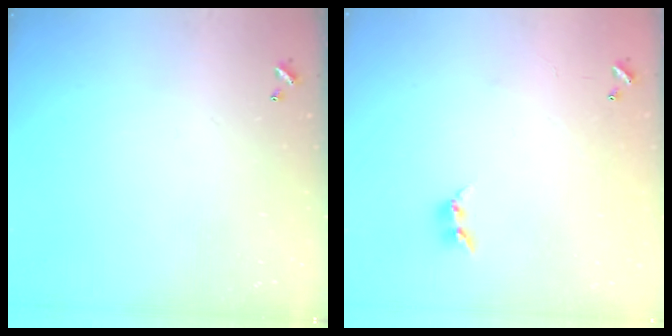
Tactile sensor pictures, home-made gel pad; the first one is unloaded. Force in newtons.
{"total": 5.9, "press": 5.9, "slide": 0.4}